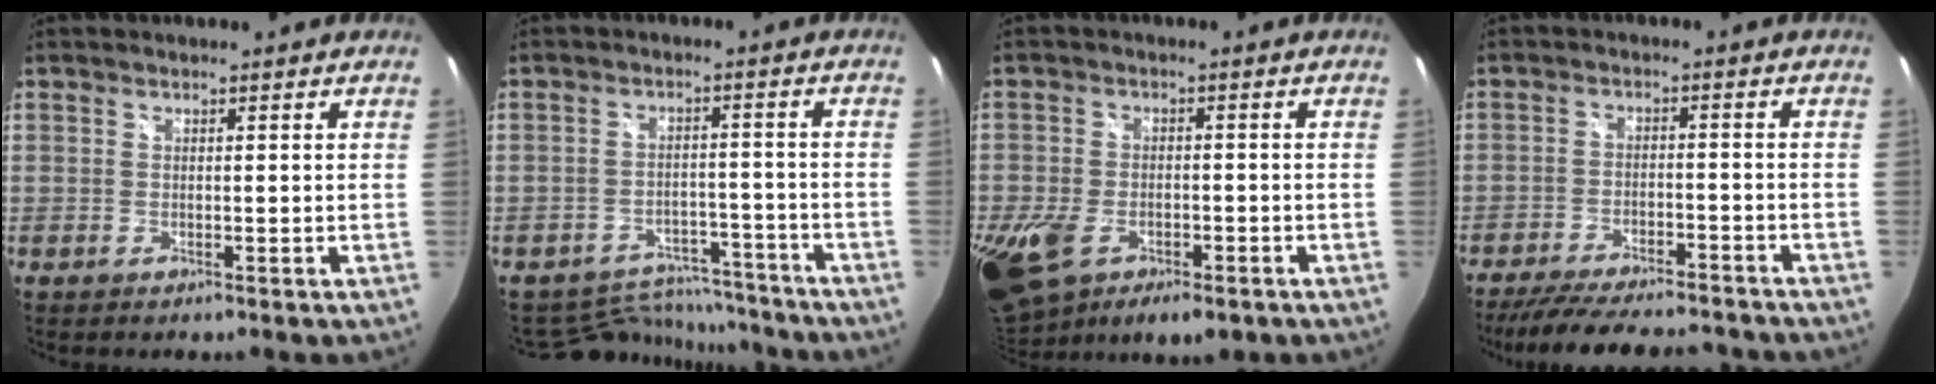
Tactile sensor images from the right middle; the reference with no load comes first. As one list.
[{"total": 11.1, "force": [-10.3, 4.0, 1.1], "torque": [-0.031, 0.025, -0.138]}, {"total": 18.9, "force": [-7.9, 11.6, 12.6], "torque": [-0.314, -0.049, -0.118]}, {"total": 19.0, "force": [-16.3, 4.8, 8.3], "torque": [-0.168, -0.018, -0.232]}]